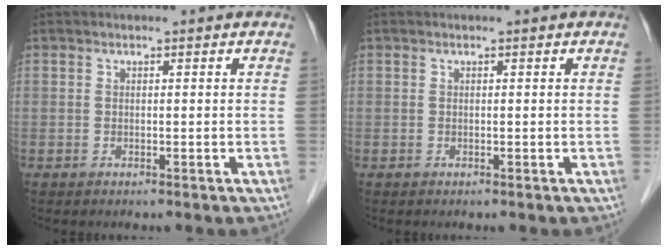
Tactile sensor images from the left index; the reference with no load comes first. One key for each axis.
{"total": 0.0}